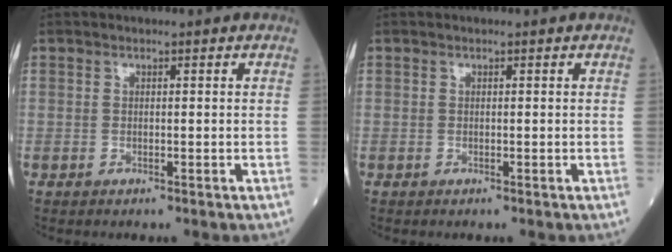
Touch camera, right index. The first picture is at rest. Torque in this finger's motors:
{"motor_torque": [-0.11, 0.08, 0.01, -0.01]}